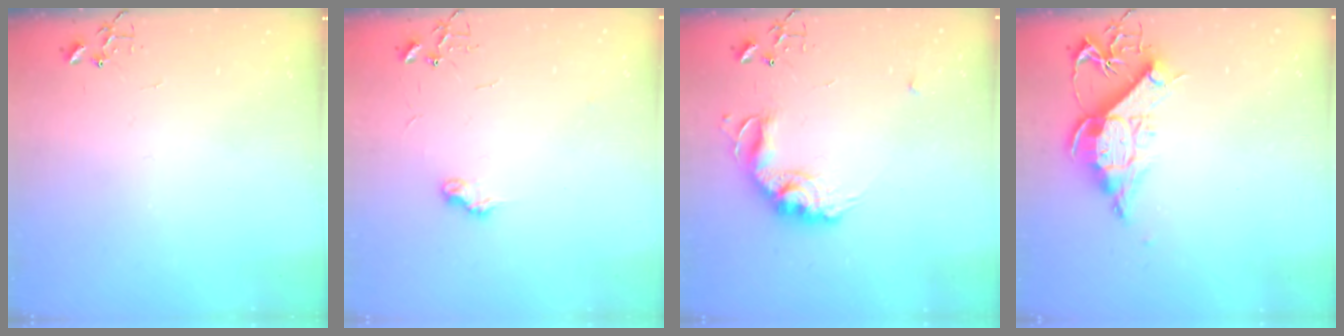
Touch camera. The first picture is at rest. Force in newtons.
{"total": 7.1, "press": 7.1, "slide": 0.1}
{"total": 14.7, "press": 14.7, "slide": 0.8}
{"total": 12.4, "press": 12.3, "slide": 1.8}